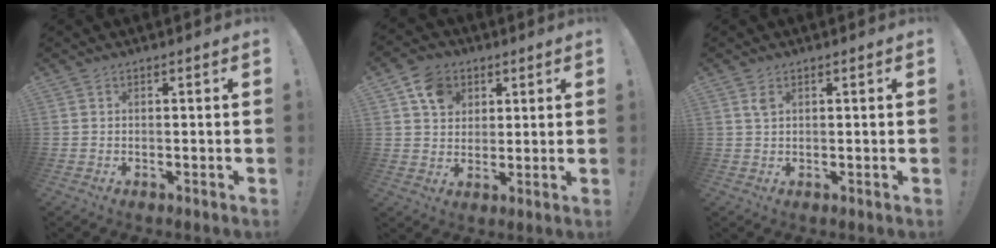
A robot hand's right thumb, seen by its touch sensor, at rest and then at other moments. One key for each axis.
{"total": 8.8, "fx": 4.0, "fy": 7.3, "fz": 3.0, "tx": -0.041, "ty": -0.015, "tz": 0.079}
{"total": 1.9, "fx": 1.0, "fy": 0.9, "fz": 1.3, "tx": -0.026, "ty": 0.000, "tz": 0.017}